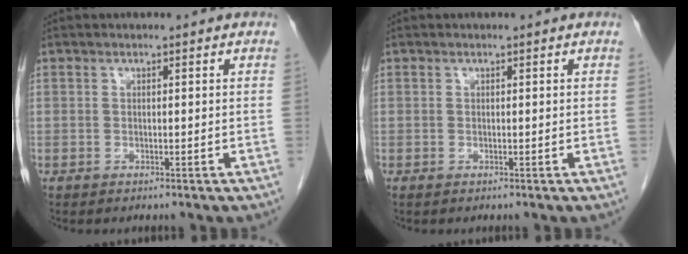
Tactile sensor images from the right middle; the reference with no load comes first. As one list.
[{"total": 0.0}]